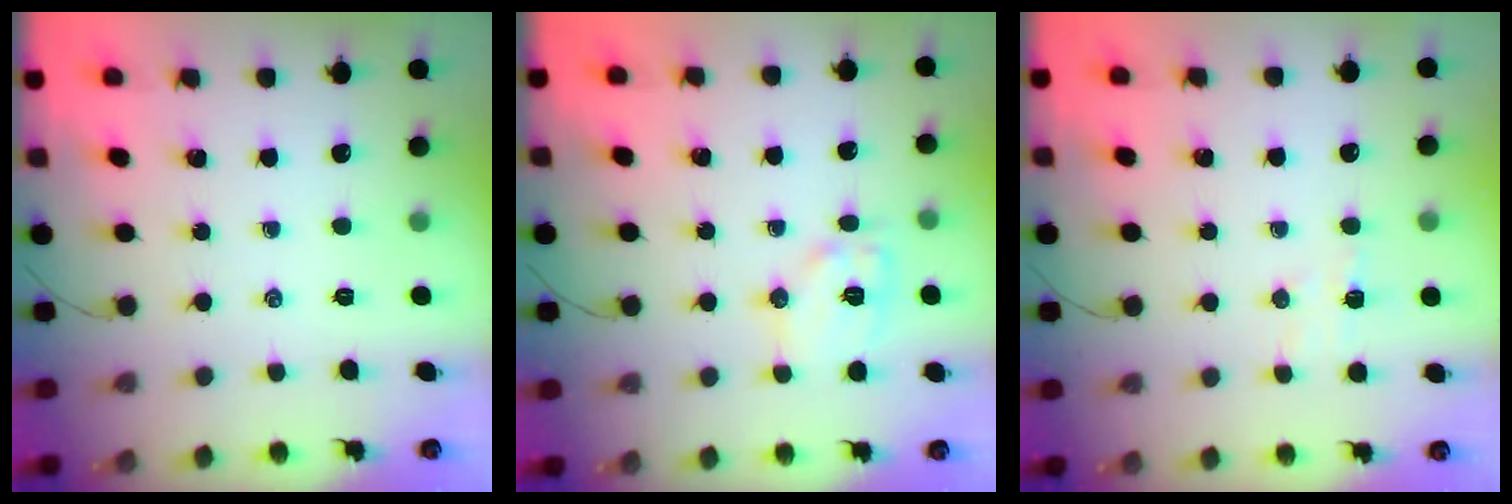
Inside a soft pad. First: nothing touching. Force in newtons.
{"total": 9.5, "press": 9.5, "slide": 0.2}
{"total": 5.7, "press": 5.7, "slide": 0.9}